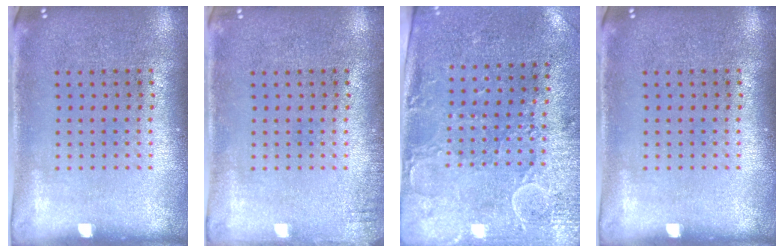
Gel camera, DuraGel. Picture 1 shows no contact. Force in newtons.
{"total": 1.0, "press": 1.0, "slide": 0.1}
{"total": 3.0, "press": 2.4, "slide": 1.7}
{"total": 0.0}